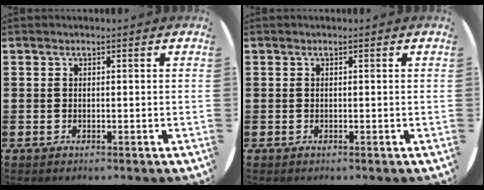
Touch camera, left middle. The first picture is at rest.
{"total": 0.0}